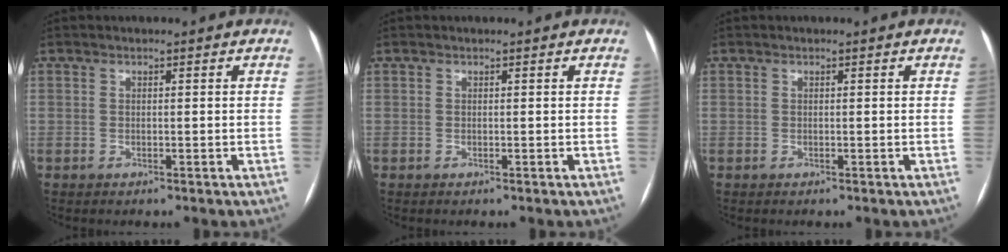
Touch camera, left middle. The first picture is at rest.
{"total": 0.0}
{"total": 0.0}